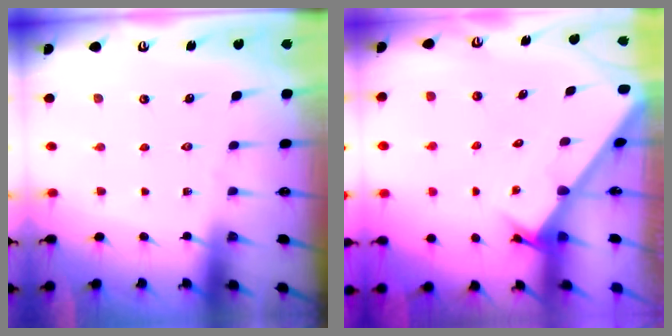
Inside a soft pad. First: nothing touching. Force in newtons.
{"total": 2.6, "press": 2.6, "slide": 0.2}